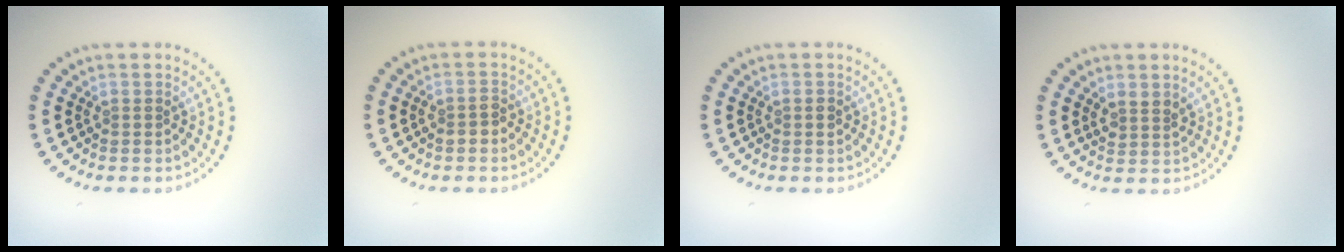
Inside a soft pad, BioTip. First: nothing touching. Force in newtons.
{"total": 1.4, "press": 1.3, "slide": 0.4}
{"total": 0.9, "press": 0.9, "slide": 0.1}
{"total": 1.6, "press": 1.3, "slide": 0.9}